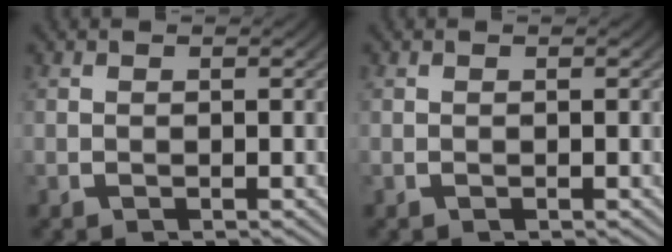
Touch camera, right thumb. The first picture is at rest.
{"total": 0.0}